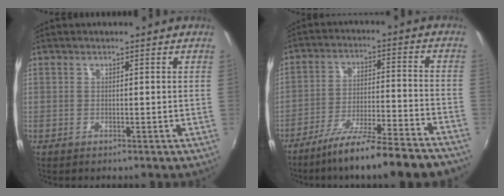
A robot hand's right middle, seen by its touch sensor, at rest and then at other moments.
{"total": 18.7, "force": [-16.2, 0.5, 9.4], "torque": [-0.166, -0.039, -0.241]}